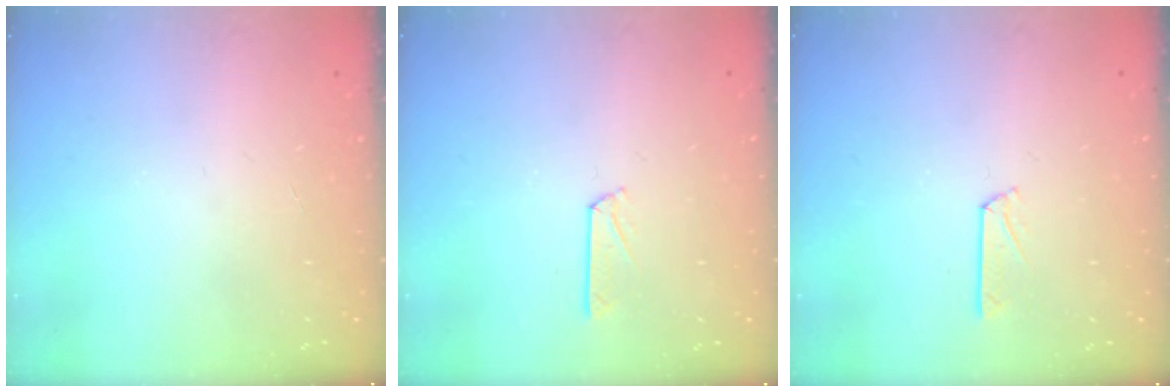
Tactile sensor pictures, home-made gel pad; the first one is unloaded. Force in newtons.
{"total": 3.2, "press": 3.2, "slide": 0.3}
{"total": 3.2, "press": 3.2, "slide": 0.3}